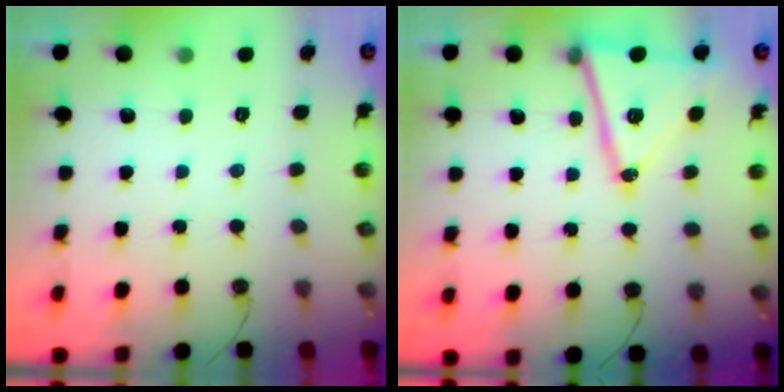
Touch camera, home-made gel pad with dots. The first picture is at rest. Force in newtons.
{"total": 15.8, "press": 15.4, "slide": 3.7}